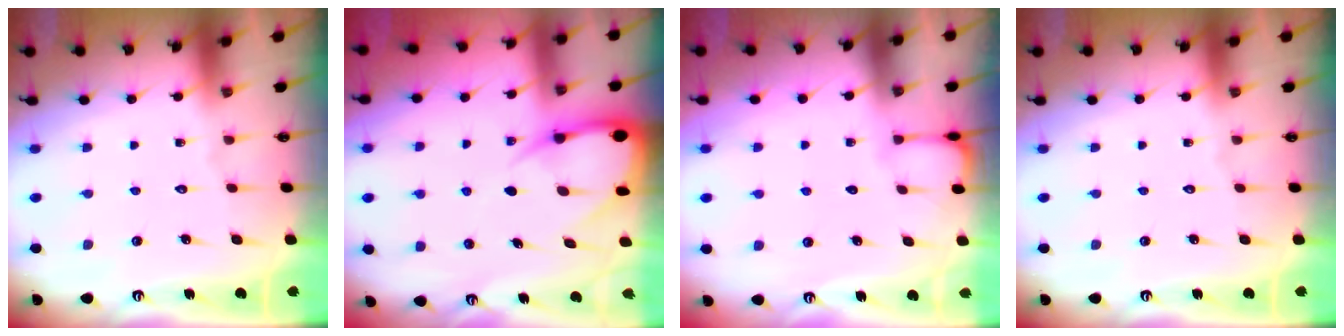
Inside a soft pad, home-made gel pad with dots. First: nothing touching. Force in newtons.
{"total": 8.1, "press": 8.0, "slide": 0.9}
{"total": 0.8, "press": 0.8, "slide": 0.0}
{"total": 0.0}